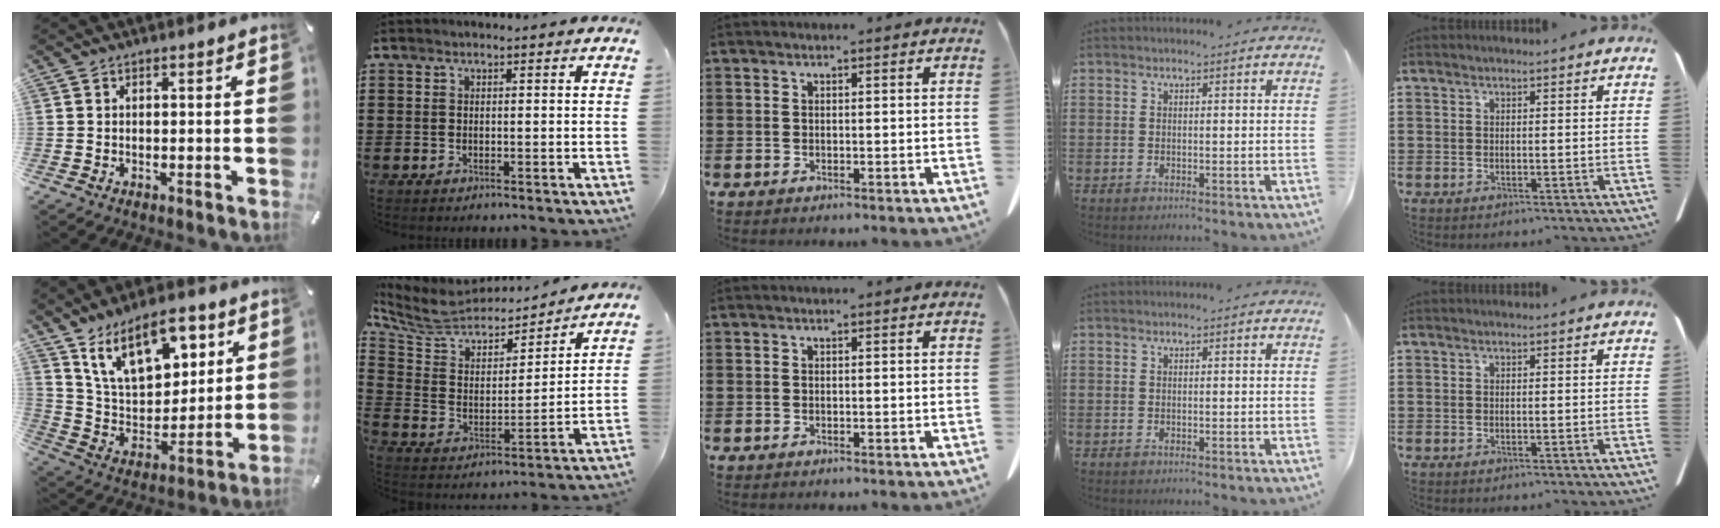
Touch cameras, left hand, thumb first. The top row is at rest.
{"thumb": {"total": 17.3, "force": [10.2, 9.7, 10.2], "torque": [-0.187, -0.043, 0.183]}, "index": {"total": 7.1, "force": [6.3, 2.8, 1.8], "torque": [-0.076, -0.043, 0.108]}}